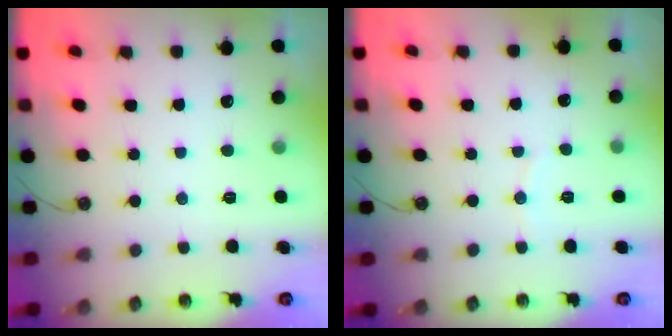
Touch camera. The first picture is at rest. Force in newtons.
{"total": 2.9, "press": 2.9, "slide": 0.3}